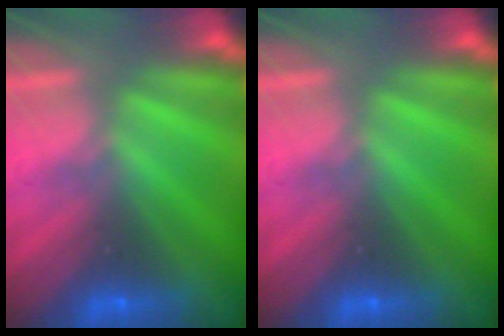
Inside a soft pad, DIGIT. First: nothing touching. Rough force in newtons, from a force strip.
{"total": 0.0}